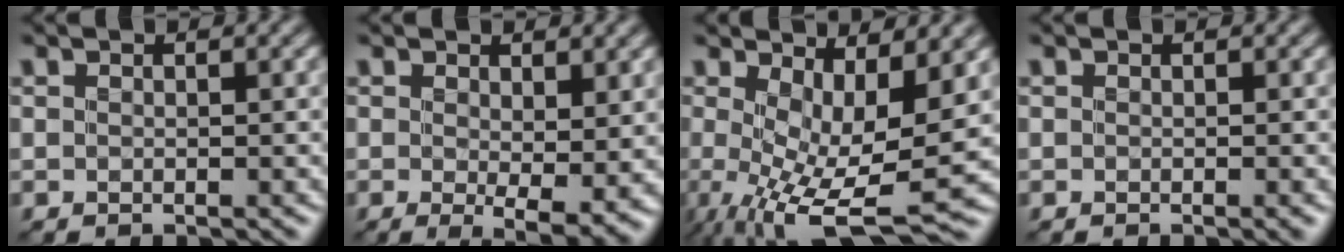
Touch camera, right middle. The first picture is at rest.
{"total": 4.1, "force": [0.6, 1.1, 3.9], "torque": [-0.059, -0.017, 0.015]}
{"total": 8.6, "force": [-0.2, 2.8, 8.1], "torque": [-0.146, -0.017, 0.004]}
{"total": 0.6, "force": [-0.1, 0.0, 0.5], "torque": [-0.005, 0.000, -0.005]}